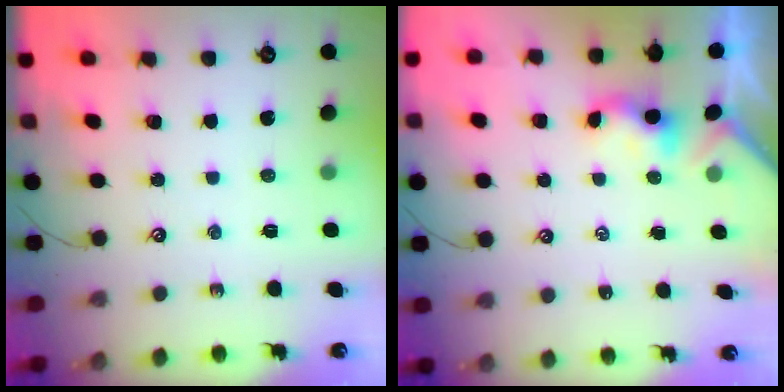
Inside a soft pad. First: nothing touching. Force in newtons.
{"total": 0.8, "press": 0.6, "slide": 0.4}